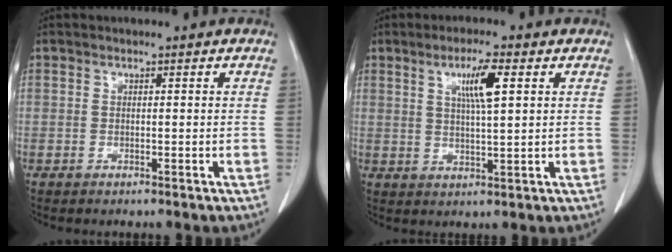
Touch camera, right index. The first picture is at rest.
{"total": 5.8, "force": [2.2, 0.3, 5.3], "torque": [-0.095, 0.000, 0.040]}